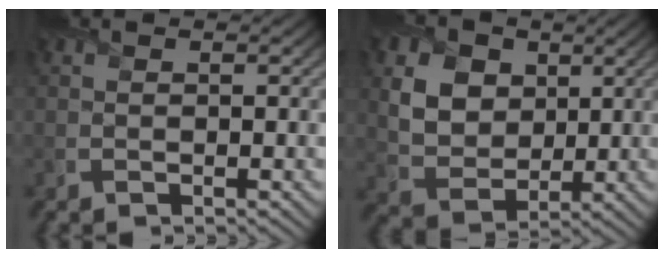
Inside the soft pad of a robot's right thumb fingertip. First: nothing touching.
{"total": 8.9, "force": [3.0, 6.9, 4.8], "torque": [-0.153, 0.003, 0.057]}